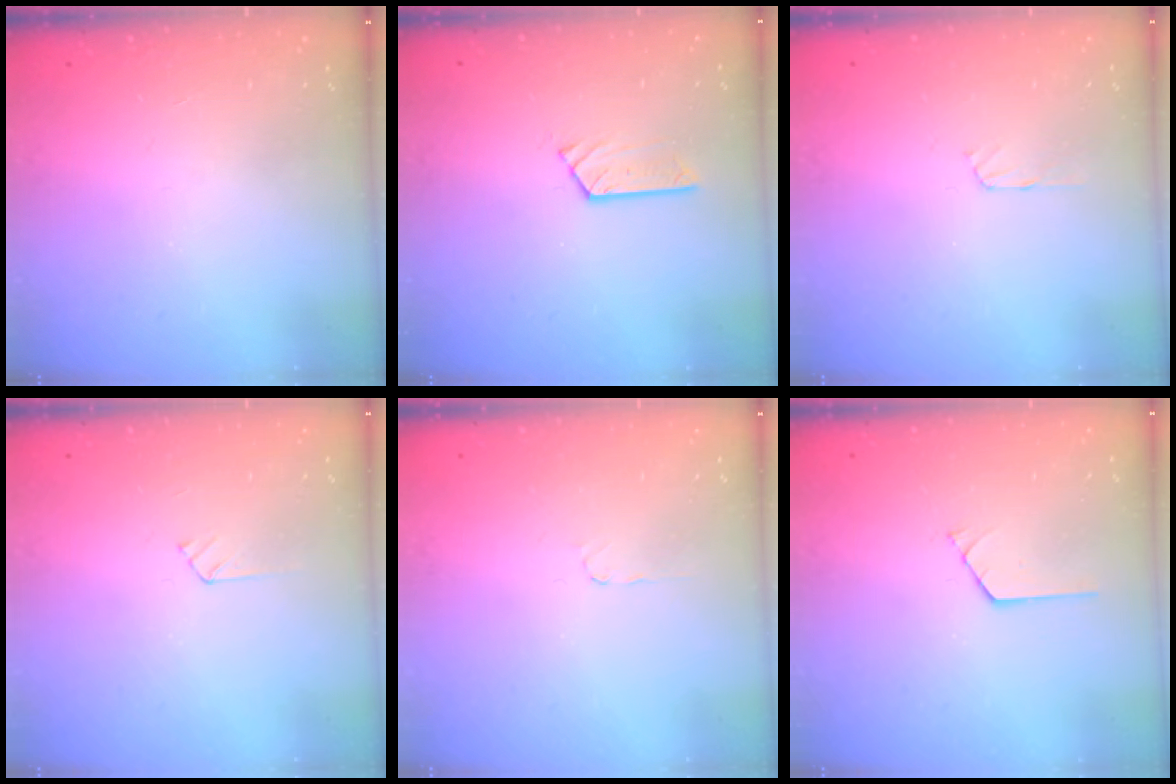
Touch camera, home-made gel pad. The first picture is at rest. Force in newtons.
{"total": 4.8, "press": 4.8, "slide": 0.4}
{"total": 3.0, "press": 2.9, "slide": 0.4}
{"total": 3.7, "press": 3.7, "slide": 0.4}
{"total": 2.8, "press": 2.8, "slide": 0.4}
{"total": 0.7, "press": 0.7, "slide": 0.1}